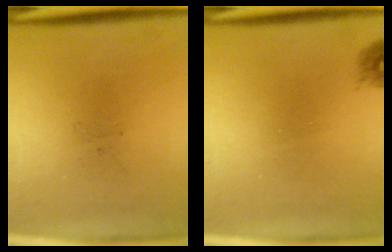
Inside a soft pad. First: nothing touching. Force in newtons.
{"total": 0.9}